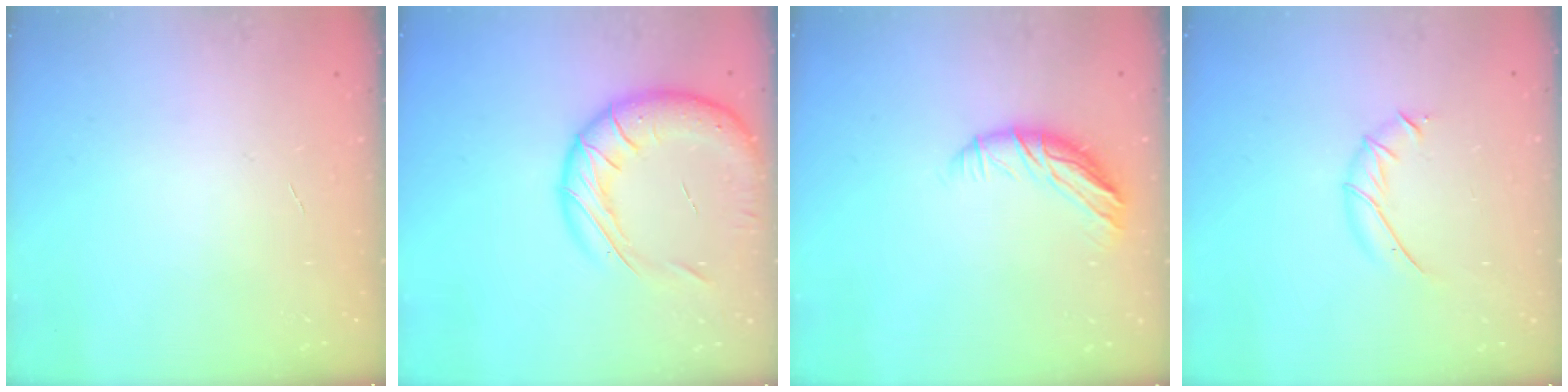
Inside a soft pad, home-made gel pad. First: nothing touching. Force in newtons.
{"total": 19.8, "press": 19.6, "slide": 3.1}
{"total": 9.6, "press": 9.5, "slide": 1.1}
{"total": 7.1, "press": 7.0, "slide": 0.6}